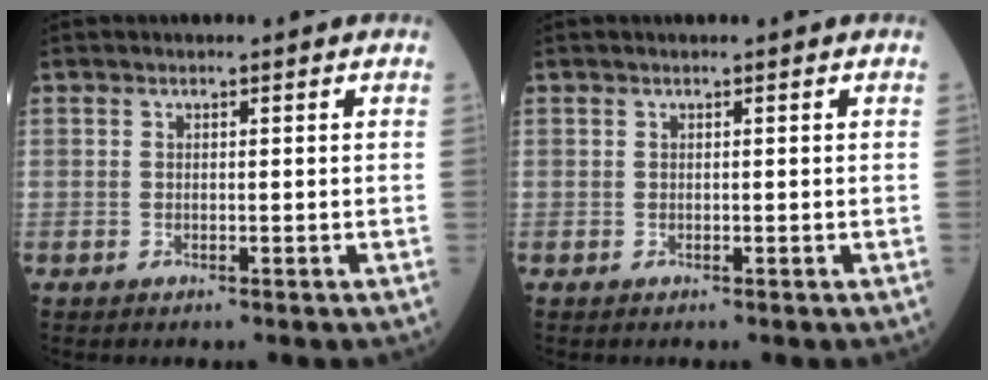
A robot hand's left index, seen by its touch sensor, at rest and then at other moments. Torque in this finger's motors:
{"motor_torque": [0.00, 0.00, 0.00, 0.00]}